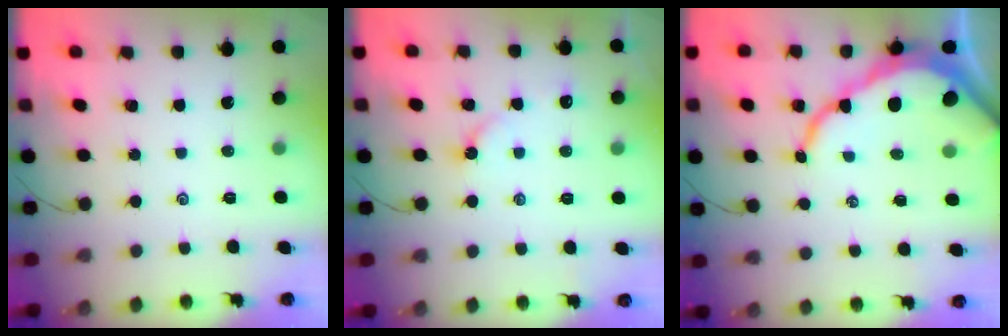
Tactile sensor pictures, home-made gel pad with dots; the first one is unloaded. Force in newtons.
{"total": 2.2, "press": 2.2, "slide": 0.4}
{"total": 13.1, "press": 13.1, "slide": 1.1}